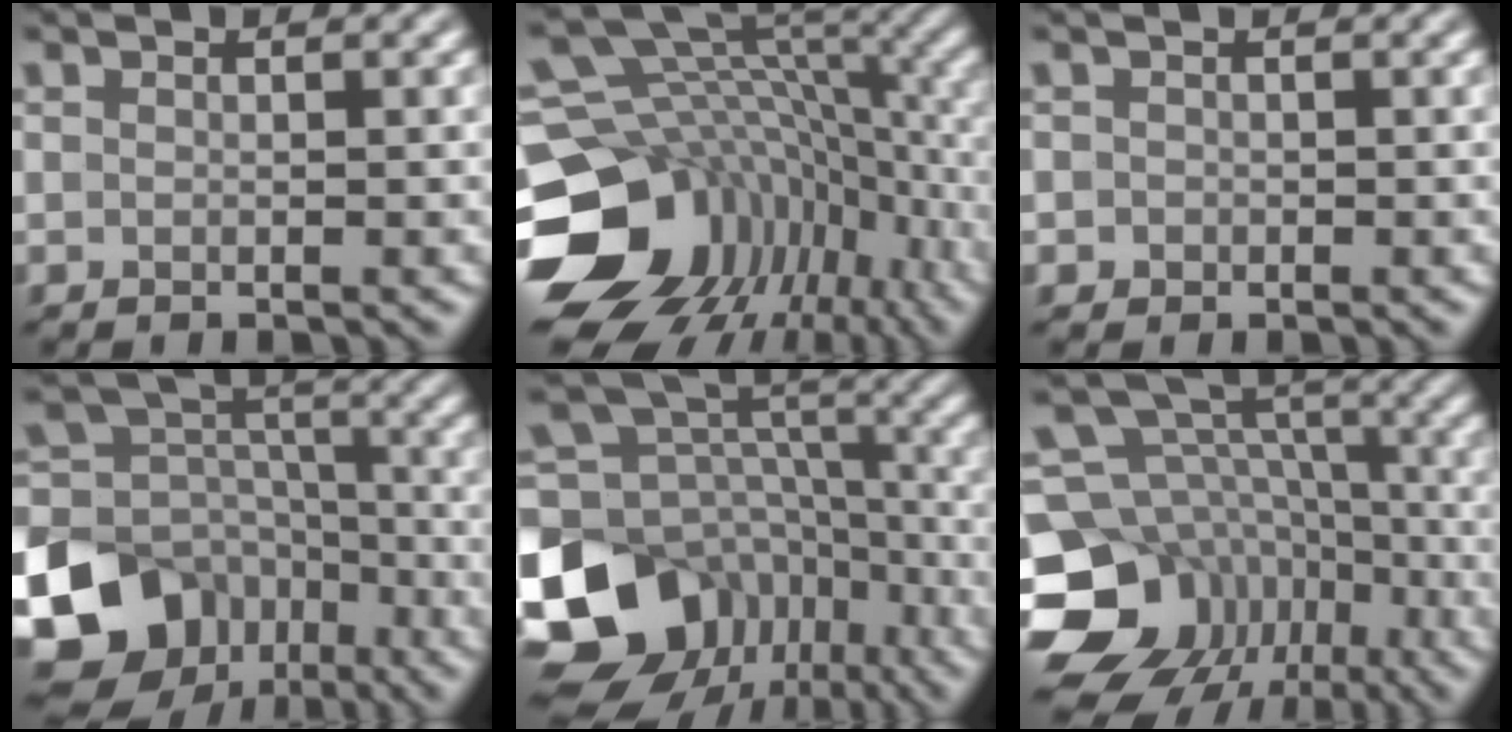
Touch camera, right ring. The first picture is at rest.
{"total": 15.7, "force": [-3.3, 12.1, 9.4], "torque": [-0.199, -0.028, -0.028]}
{"total": 1.1, "force": [-0.1, 1.1, 0.0], "torque": [0.013, 0.002, -0.007]}
{"total": 16.3, "force": [-8.2, 12.8, 5.7], "torque": [-0.161, -0.016, -0.140]}
{"total": 16.2, "force": [-7.7, 12.5, 6.9], "torque": [-0.166, -0.001, -0.110]}
{"total": 14.3, "force": [-6.5, 11.6, 5.2], "torque": [-0.128, 0.008, -0.100]}